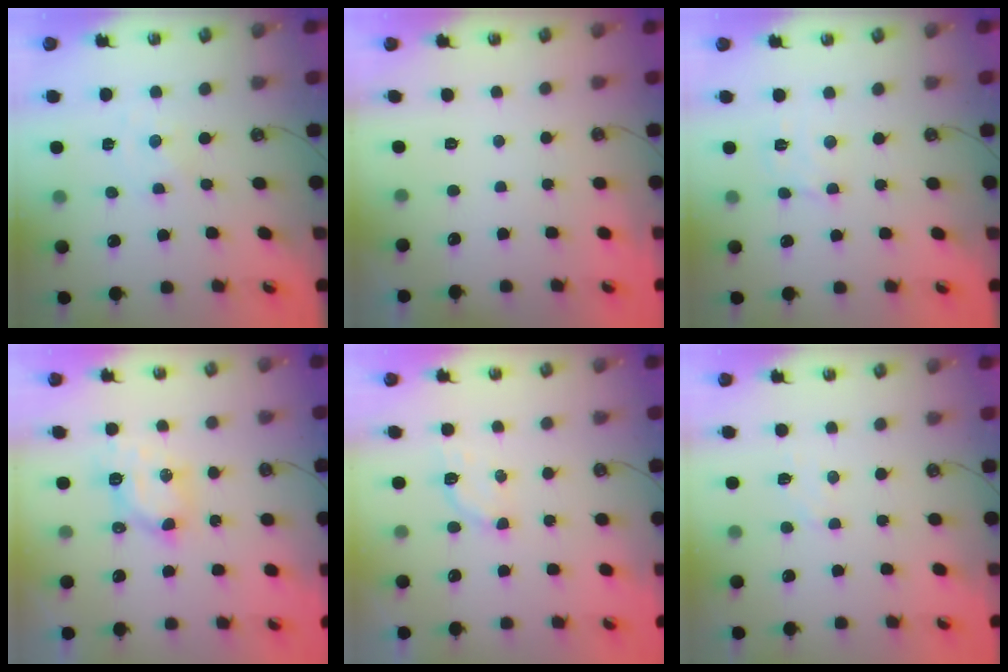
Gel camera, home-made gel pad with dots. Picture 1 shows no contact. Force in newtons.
{"total": 0.0}
{"total": 3.8, "press": 3.8, "slide": 0.3}
{"total": 6.4, "press": 6.4, "slide": 0.2}
{"total": 3.1, "press": 3.1, "slide": 0.5}
{"total": 5.8, "press": 5.8, "slide": 0.7}